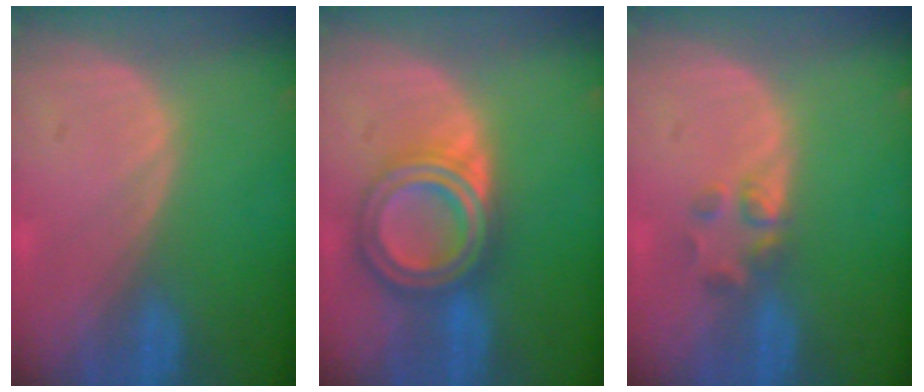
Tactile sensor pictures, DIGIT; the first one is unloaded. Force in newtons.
{"total": 7.7, "press": 7.6, "slide": 0.5}
{"total": 2.6, "press": 2.4, "slide": 0.9}